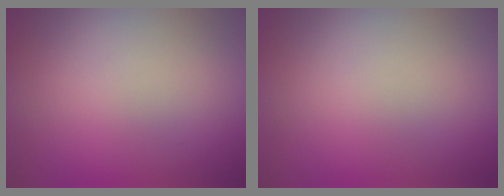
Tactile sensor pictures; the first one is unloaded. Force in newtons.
{"total": 0.0}